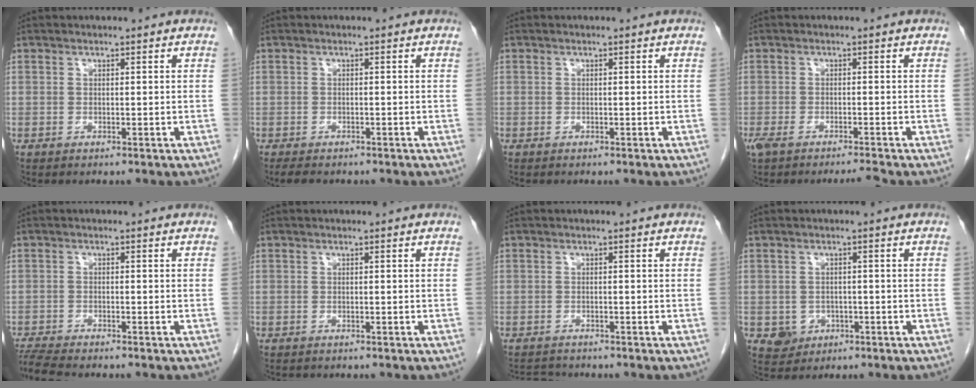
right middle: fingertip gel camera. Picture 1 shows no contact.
{"total": 3.5, "force": [-2.9, 1.3, 1.5], "torque": [-0.032, -0.010, -0.038]}
{"total": 0.0}
{"total": 3.3, "force": [-2.8, 0.0, 1.8], "torque": [-0.037, 0.000, -0.049]}
{"total": 5.7, "force": [-5.2, 0.1, 2.1], "torque": [-0.046, -0.019, -0.090]}
{"total": 0.6, "force": [-0.6, 0.2, 0.1], "torque": [-0.015, -0.003, -0.010]}
{"total": 2.4, "force": [-2.3, 0.5, -0.1], "torque": [-0.004, -0.012, -0.038]}
{"total": 3.6, "force": [-1.2, 3.3, 0.9], "torque": [-0.008, 0.005, -0.011]}